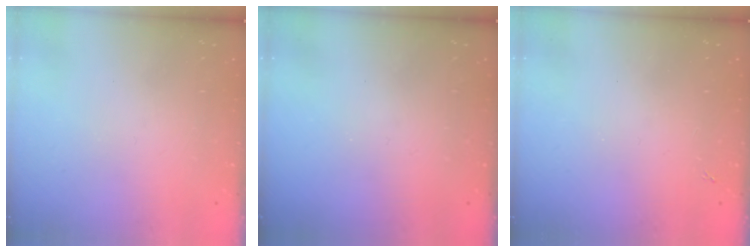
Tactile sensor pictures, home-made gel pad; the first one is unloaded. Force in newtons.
{"total": 0.0}
{"total": 1.3, "press": 1.3, "slide": 0.3}